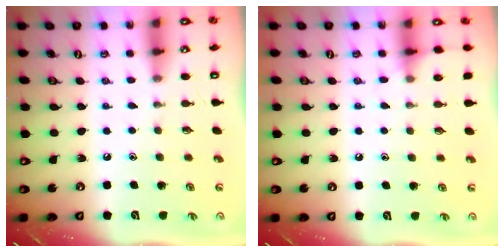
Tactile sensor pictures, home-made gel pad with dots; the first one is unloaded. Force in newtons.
{"total": 6.4, "press": 6.3, "slide": 0.9}